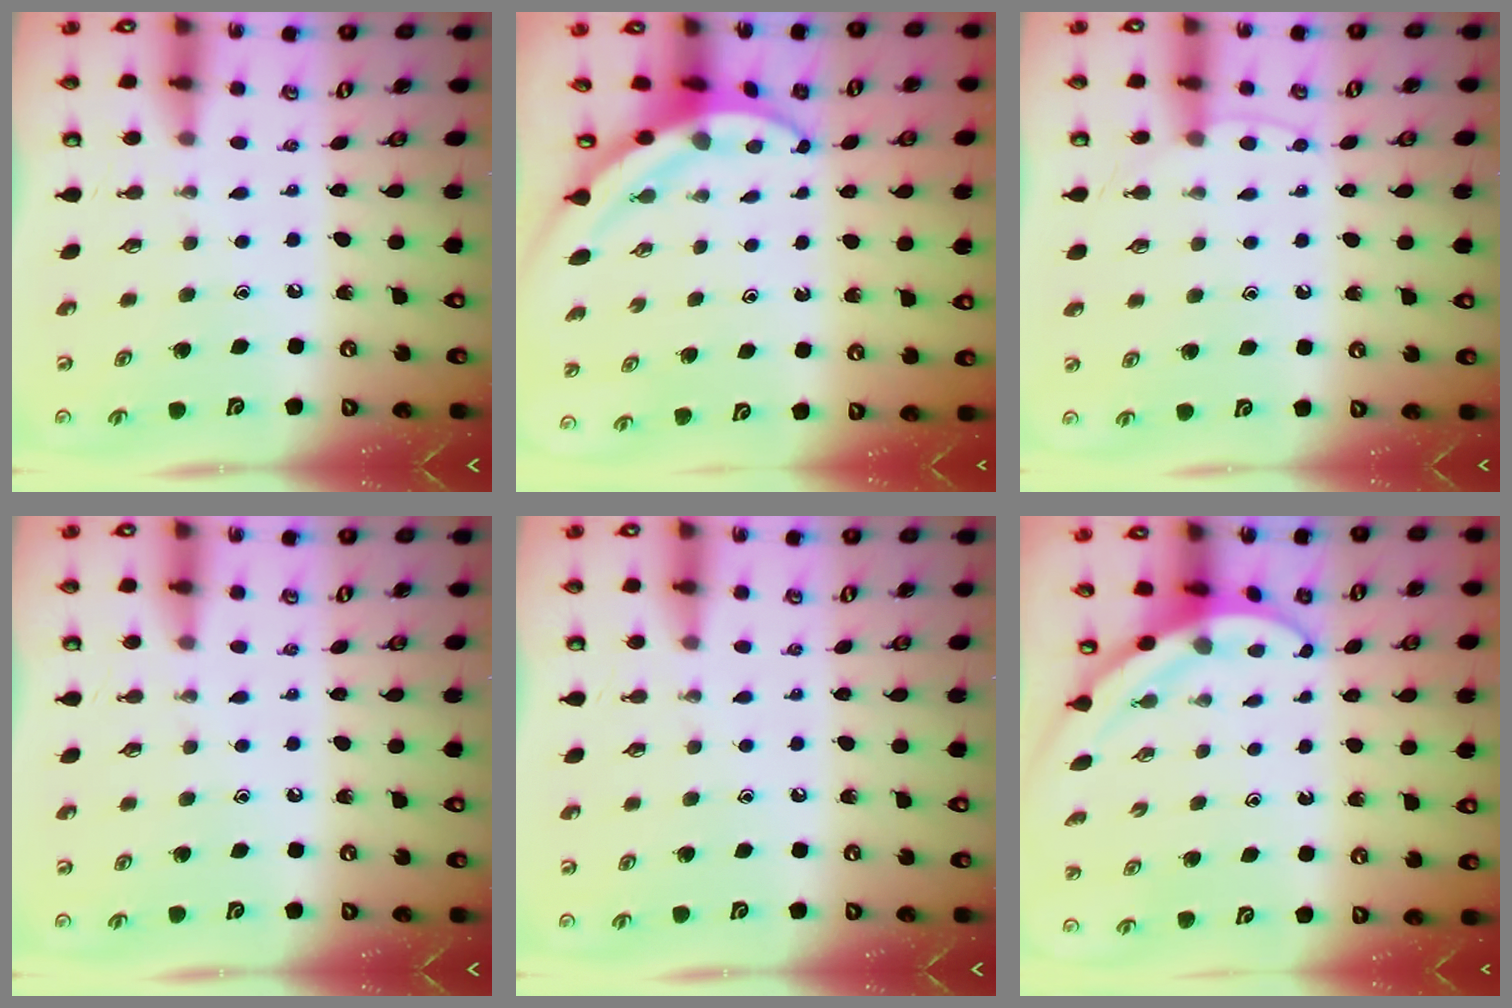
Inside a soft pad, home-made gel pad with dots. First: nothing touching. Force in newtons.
{"total": 3.8, "press": 3.8, "slide": 0.5}
{"total": 6.0, "press": 6.0, "slide": 0.7}
{"total": 0.0}
{"total": 0.0}
{"total": 3.1, "press": 3.1, "slide": 0.1}